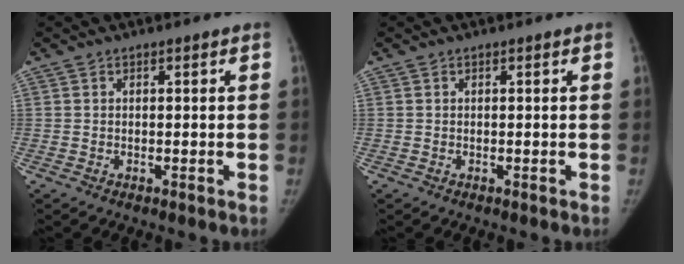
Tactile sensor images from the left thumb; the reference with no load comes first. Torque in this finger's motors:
{"motor_torque": [0.08, -0.01, 0.22, -0.03, 0.04]}